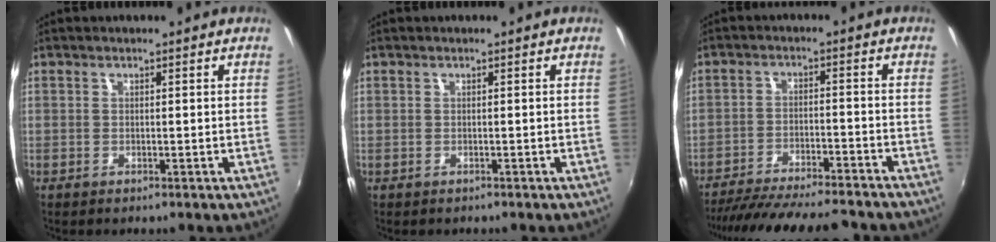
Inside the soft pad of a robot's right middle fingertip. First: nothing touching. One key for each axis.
{"total": 0.5, "fx": -0.4, "fy": 0.4, "fz": 0.0, "tx": -0.003, "ty": -0.002, "tz": -0.004}
{"total": 20.5, "fx": -18.2, "fy": 3.3, "fz": 8.7, "tx": -0.168, "ty": -0.027, "tz": -0.264}